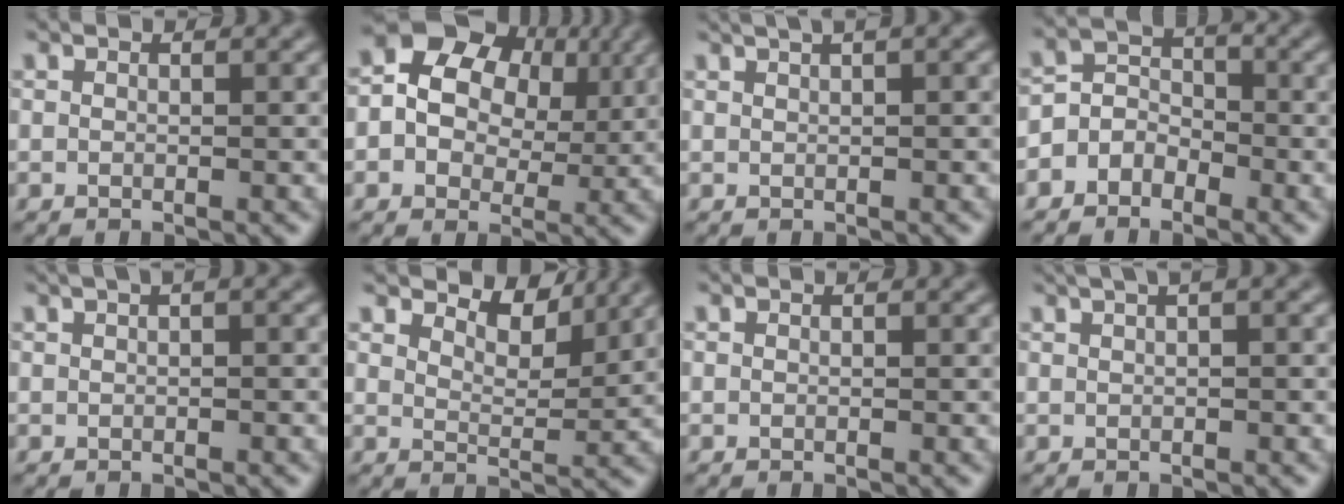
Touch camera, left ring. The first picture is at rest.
{"total": 9.0, "force": [2.6, 7.1, 5.0], "torque": [-0.088, 0.032, 0.024]}
{"total": 3.7, "force": [2.2, 1.3, 2.7], "torque": [-0.027, 0.013, 0.022]}
{"total": 3.3, "force": [-1.9, 2.6, 0.9], "torque": [0.003, 0.015, -0.050]}
{"total": 2.9, "force": [1.4, 1.1, 2.3], "torque": [-0.020, 0.011, 0.006]}
{"total": 4.4, "force": [3.9, 1.2, 1.7], "torque": [-0.040, 0.000, 0.052]}
{"total": 0.0}
{"total": 5.0, "force": [2.4, 2.1, 3.8], "torque": [-0.037, 0.029, 0.022]}